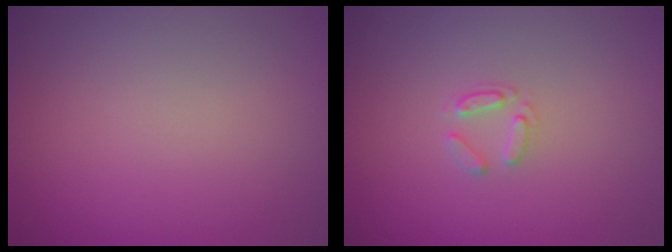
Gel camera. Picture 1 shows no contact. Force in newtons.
{"total": 1.5, "press": 1.4, "slide": 0.2}